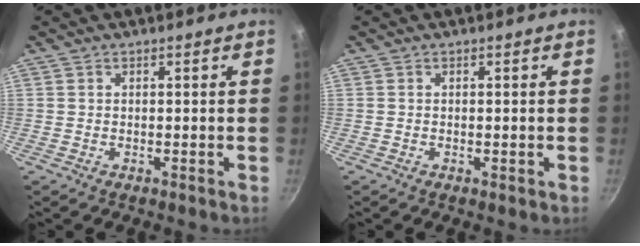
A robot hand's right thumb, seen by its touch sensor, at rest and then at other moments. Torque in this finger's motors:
{"motor_torque": [-0.12, 0.04, -0.36, 0.39, 0.00]}